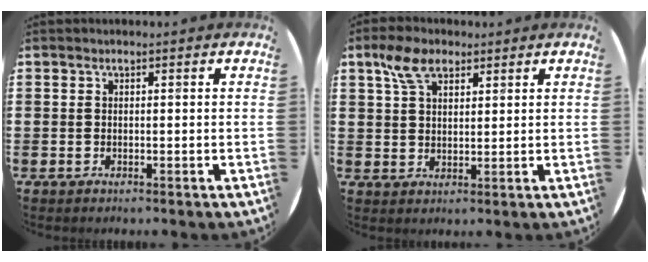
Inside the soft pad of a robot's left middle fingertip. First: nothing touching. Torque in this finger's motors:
{"motor_torque": [0.94, -0.75, 0.05, 0.02]}